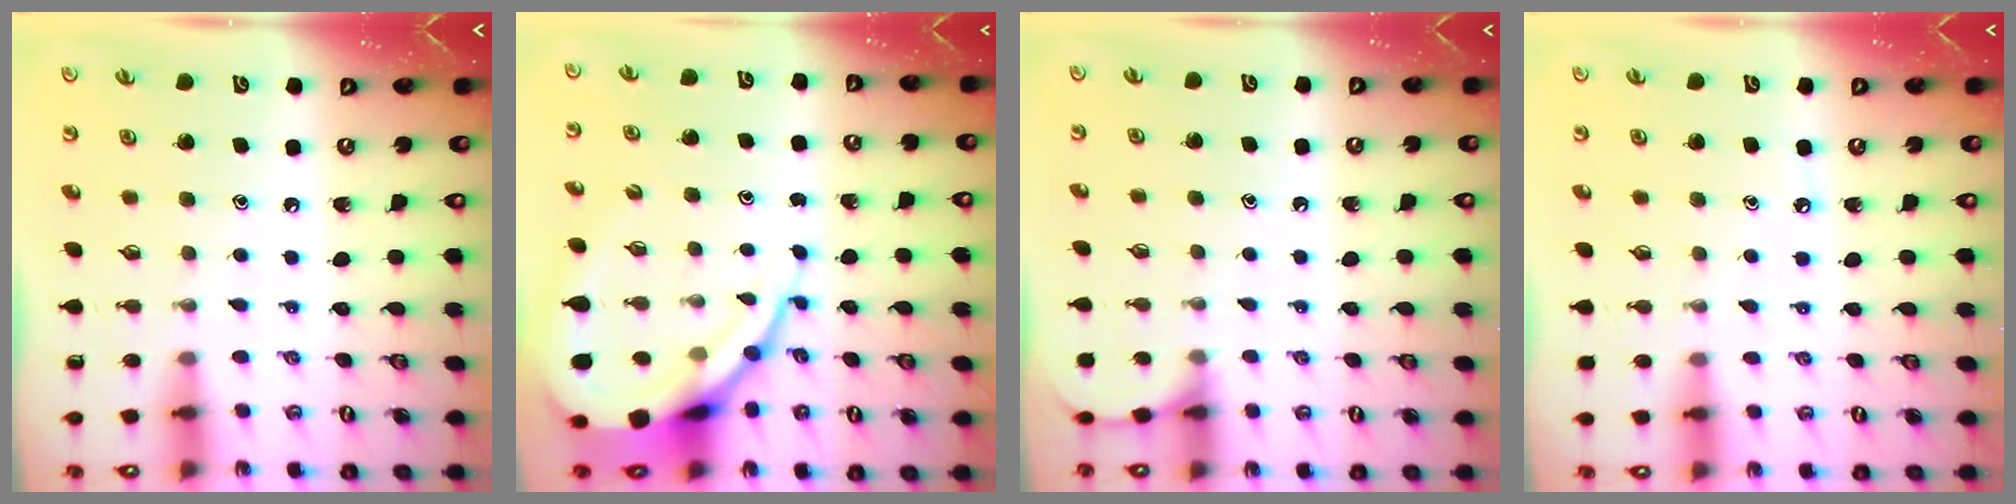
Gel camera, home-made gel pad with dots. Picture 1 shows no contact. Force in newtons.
{"total": 15.2, "press": 15.1, "slide": 1.5}
{"total": 3.3, "press": 3.3, "slide": 0.5}
{"total": 2.9, "press": 2.8, "slide": 0.4}